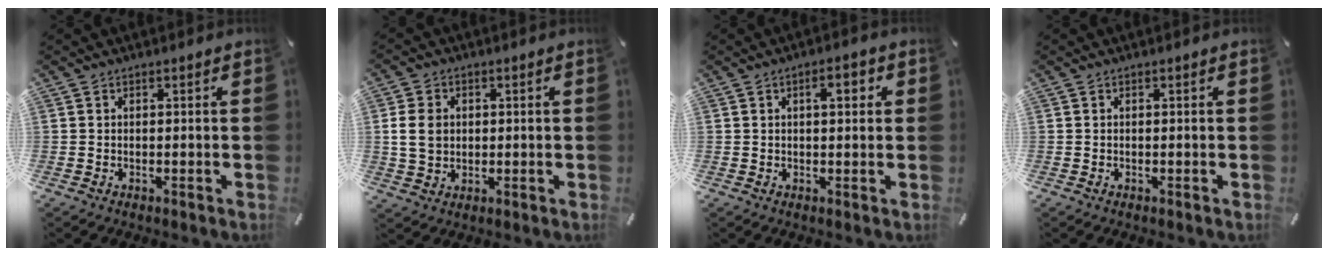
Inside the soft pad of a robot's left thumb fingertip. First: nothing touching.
{"total": 6.5, "force": [0.5, 5.4, 3.6], "torque": [-0.086, 0.002, 0.007]}
{"total": 4.1, "force": [1.4, 1.6, 3.5], "torque": [-0.049, 0.002, 0.014]}
{"total": 0.0}